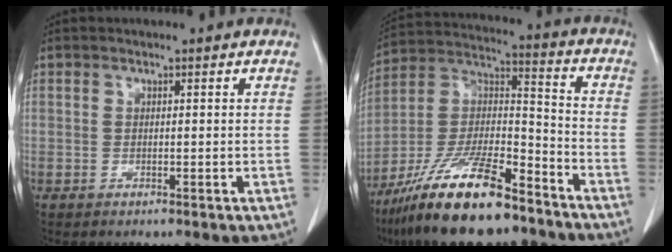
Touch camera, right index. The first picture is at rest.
{"total": 19.2, "force": [-14.0, 4.0, 12.5], "torque": [-0.258, -0.012, -0.254]}